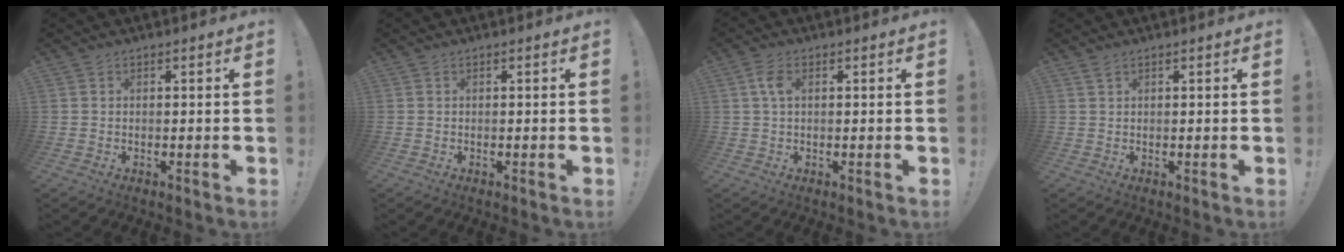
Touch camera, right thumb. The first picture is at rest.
{"total": 0.0}
{"total": 4.0, "force": [1.0, 2.1, 3.2], "torque": [-0.061, 0.007, 0.016]}
{"total": 1.3, "force": [0.9, 0.4, 0.8], "torque": [-0.021, 0.003, 0.018]}